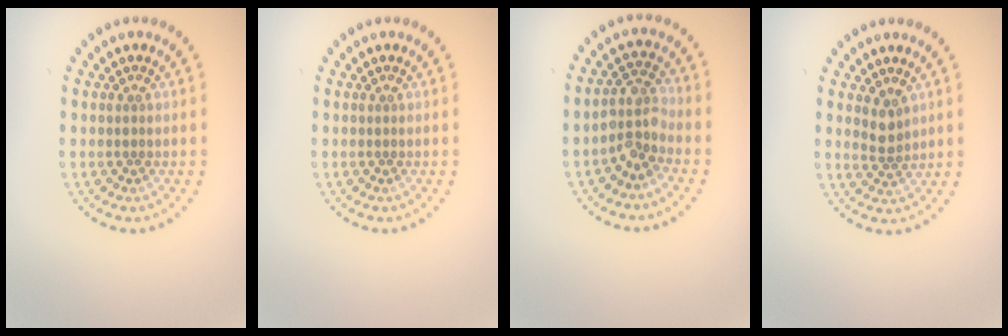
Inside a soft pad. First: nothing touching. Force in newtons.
{"total": 0.0}
{"total": 3.0, "press": 2.4, "slide": 1.8}
{"total": 1.8, "press": 1.6, "slide": 0.9}